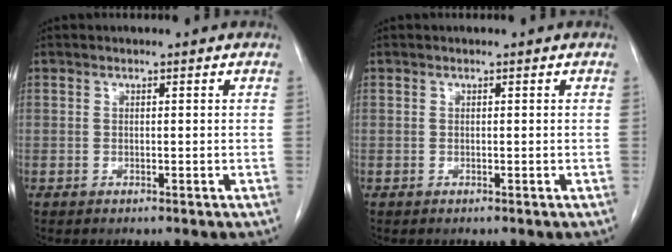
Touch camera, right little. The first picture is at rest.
{"total": 0.0}